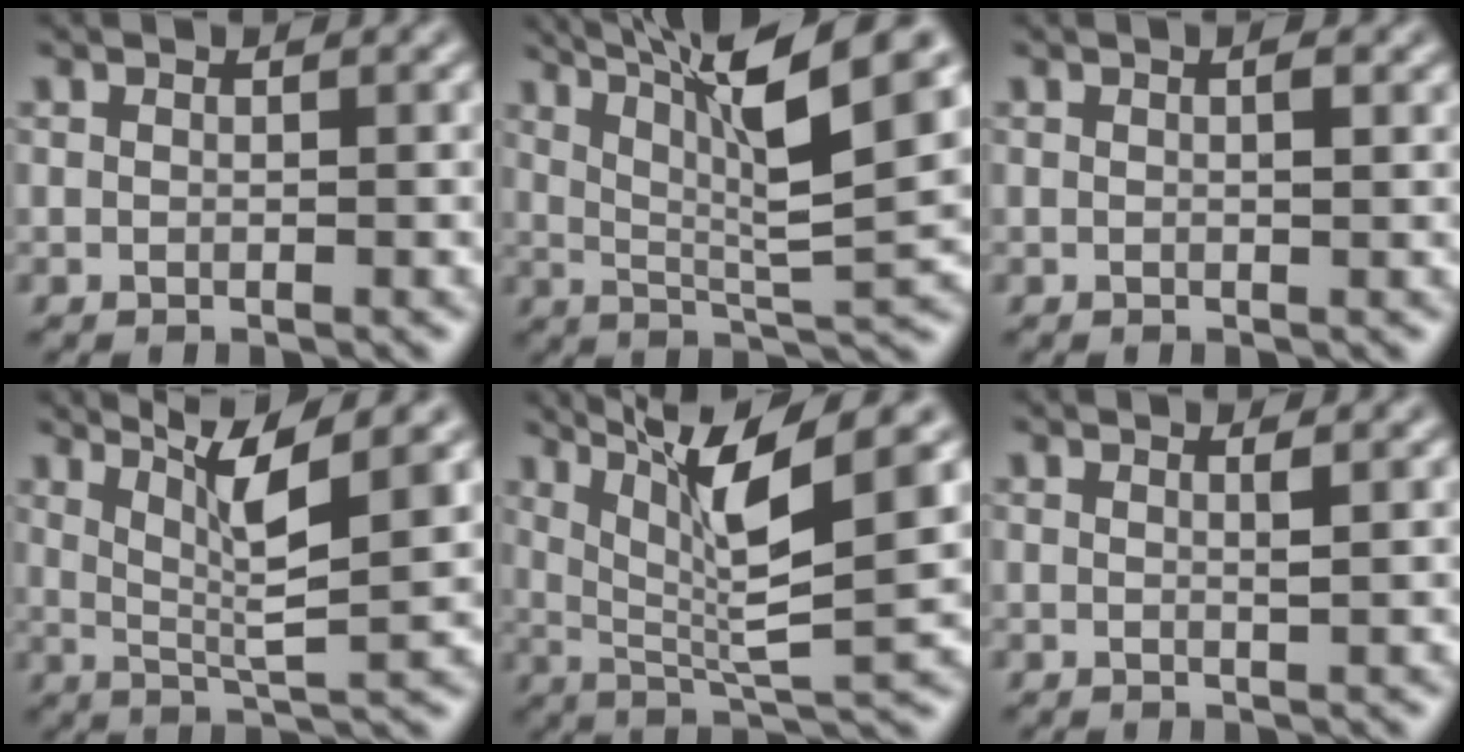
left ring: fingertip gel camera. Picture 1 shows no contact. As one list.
[{"total": 10.8, "force": [5.2, 2.1, 9.2], "torque": [-0.165, 0.014, 0.101]}, {"total": 1.2, "force": [0.4, 0.3, 1.1], "torque": [-0.006, 0.004, 0.003]}, {"total": 5.7, "force": [2.3, 0.9, 5.2], "torque": [-0.099, 0.002, 0.053]}, {"total": 9.2, "force": [3.5, 1.9, 8.2], "torque": [-0.156, 0.005, 0.079]}, {"total": 0.7, "force": [0.0, 0.0, 0.7], "torque": [-0.008, 0.002, 0.000]}]